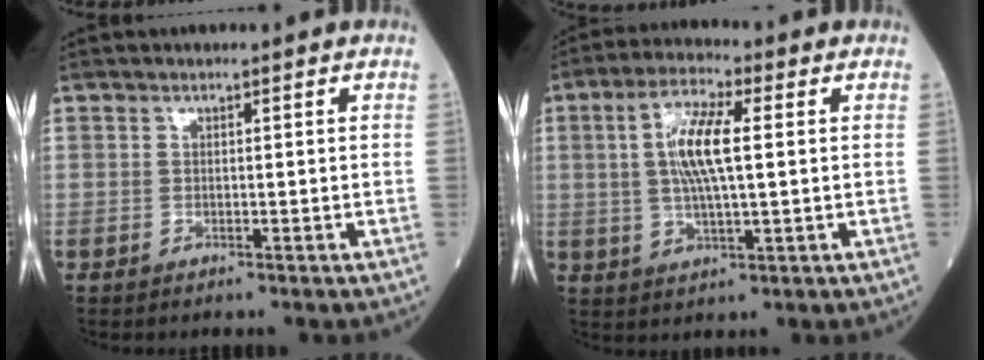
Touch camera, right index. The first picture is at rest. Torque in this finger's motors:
{"motor_torque": [0.35, 0.05, 0.22, 0.12]}